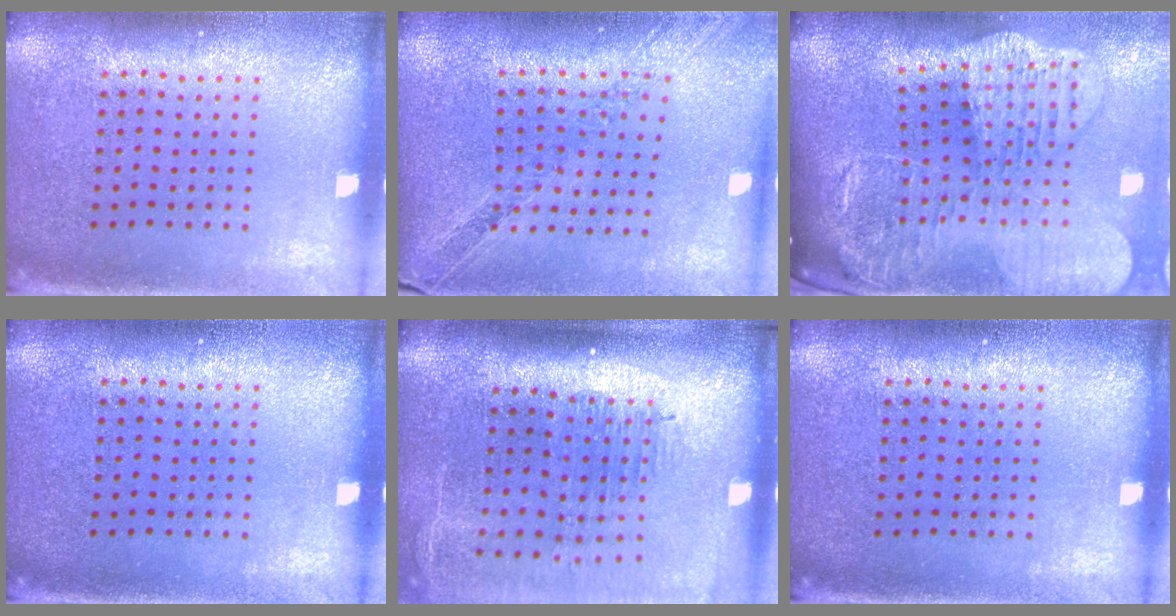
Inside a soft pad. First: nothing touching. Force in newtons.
{"total": 1.1, "press": 1.1, "slide": 0.2}
{"total": 4.1, "press": 3.1, "slide": 2.6}
{"total": 0.0}
{"total": 2.4, "press": 1.9, "slide": 1.4}
{"total": 0.0}